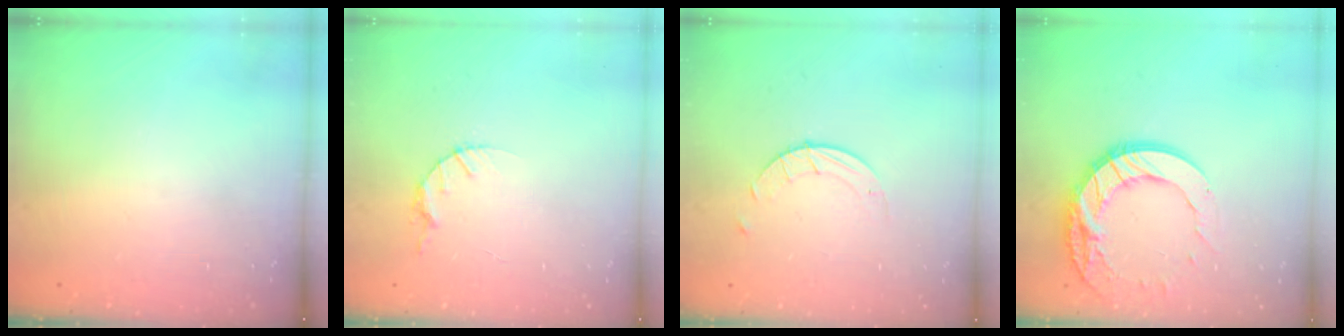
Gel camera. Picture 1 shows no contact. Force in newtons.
{"total": 4.1, "press": 4.1, "slide": 0.5}
{"total": 4.0, "press": 4.0, "slide": 0.4}
{"total": 14.4, "press": 14.4, "slide": 0.7}